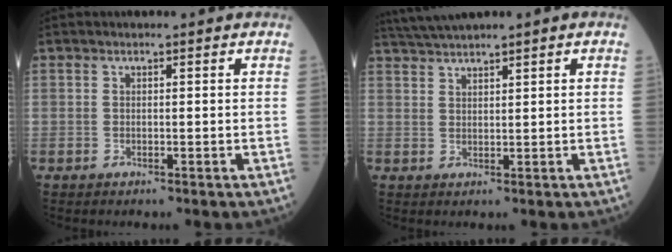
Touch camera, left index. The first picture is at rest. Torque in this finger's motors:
{"motor_torque": [0.73, -1.41, 0.45, 0.14]}